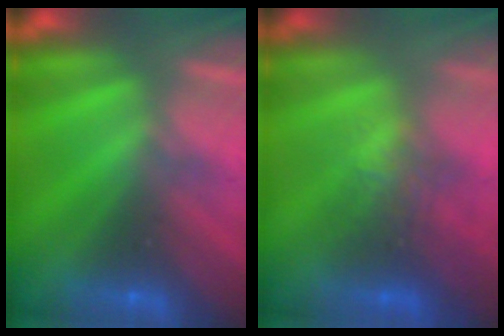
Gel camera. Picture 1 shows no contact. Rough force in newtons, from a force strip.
{"total": 2.6}